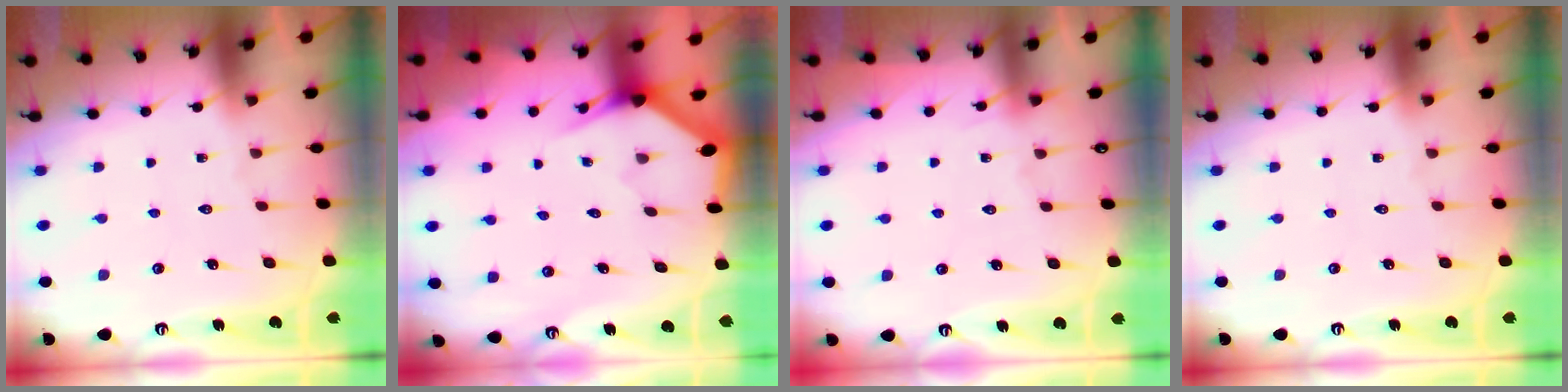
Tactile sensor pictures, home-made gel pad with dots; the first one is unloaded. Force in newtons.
{"total": 2.9, "press": 2.9, "slide": 0.1}
{"total": 3.9, "press": 3.9, "slide": 0.5}
{"total": 0.0}